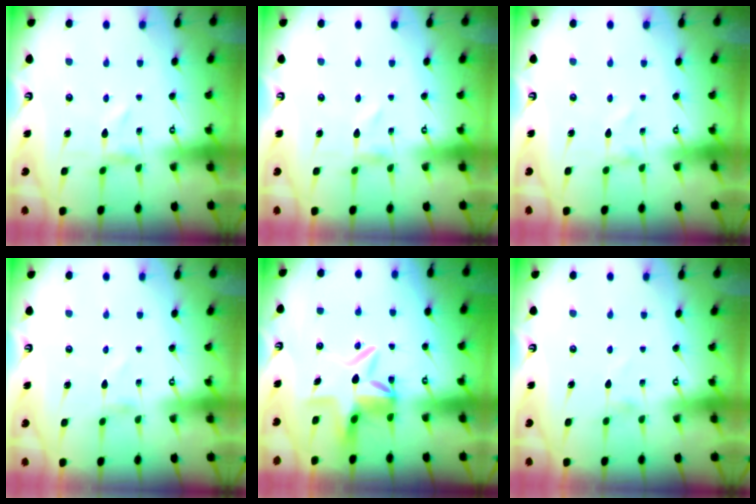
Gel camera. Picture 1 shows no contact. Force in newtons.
{"total": 0.0}
{"total": 0.8, "press": 0.8, "slide": 0.1}
{"total": 0.0}
{"total": 10.3, "press": 10.3, "slide": 1.0}
{"total": 0.0}